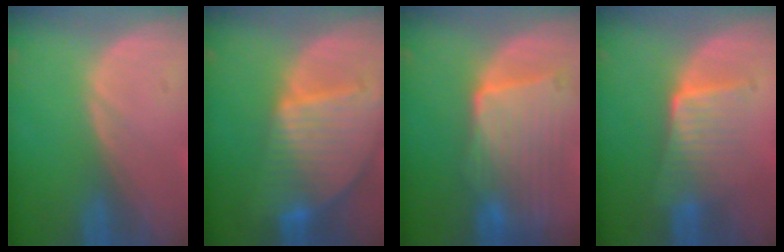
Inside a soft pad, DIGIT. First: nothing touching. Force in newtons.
{"total": 9.5, "press": 8.2, "slide": 4.8}
{"total": 9.7, "press": 8.8, "slide": 4.1}
{"total": 6.7, "press": 5.9, "slide": 3.2}